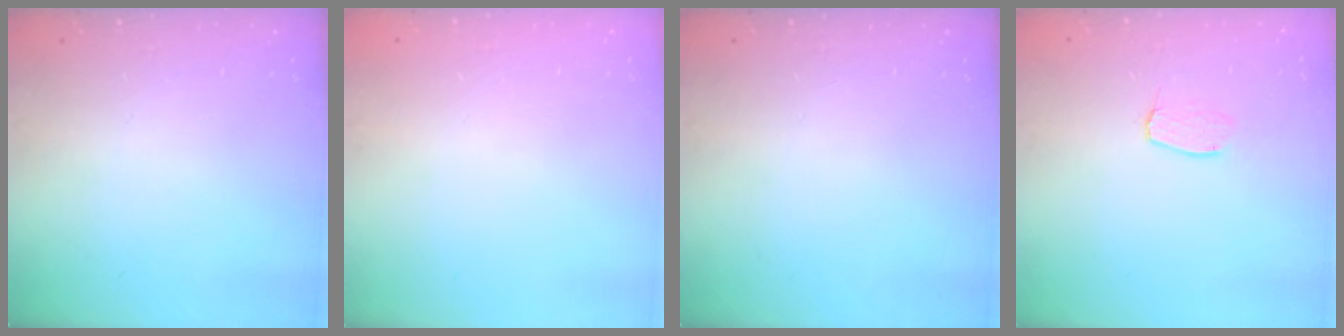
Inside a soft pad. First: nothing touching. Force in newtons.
{"total": 0.0}
{"total": 0.0}
{"total": 4.9, "press": 4.9, "slide": 0.3}